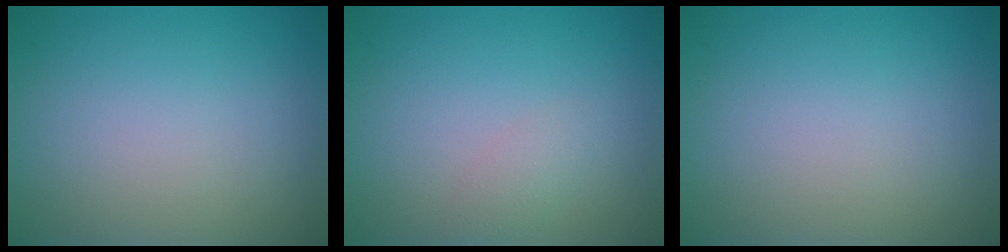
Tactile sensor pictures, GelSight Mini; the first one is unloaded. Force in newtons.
{"total": 1.1, "press": 1.1, "slide": 0.1}
{"total": 0.0}